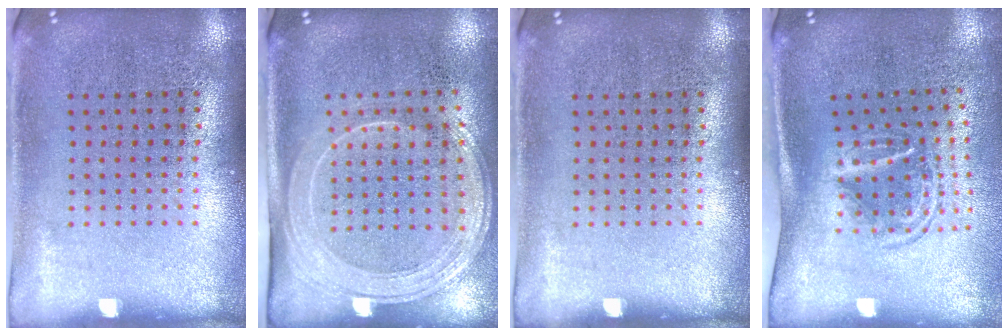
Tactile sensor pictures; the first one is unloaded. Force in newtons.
{"total": 2.0, "press": 1.7, "slide": 1.1}
{"total": 0.0}
{"total": 1.7, "press": 1.1, "slide": 1.3}